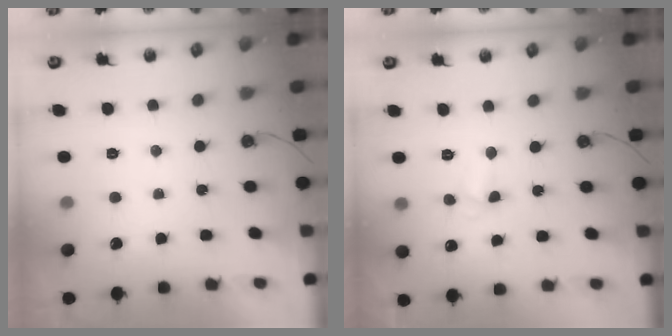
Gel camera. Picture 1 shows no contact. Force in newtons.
{"total": 3.3, "press": 3.3, "slide": 0.6}